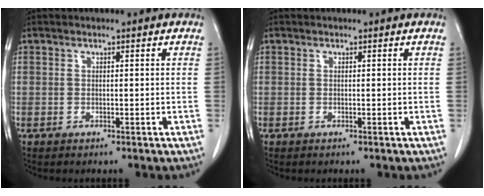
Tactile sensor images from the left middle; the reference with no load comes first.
{"total": 0.0}